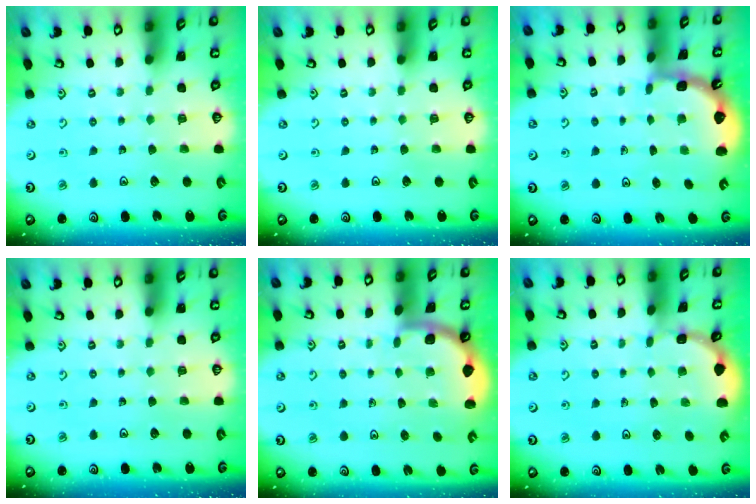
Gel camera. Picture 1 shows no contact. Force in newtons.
{"total": 0.0}
{"total": 1.9, "press": 1.9, "slide": 0.2}
{"total": 0.0}
{"total": 1.7, "press": 1.7, "slide": 0.0}
{"total": 2.4, "press": 2.4, "slide": 0.3}